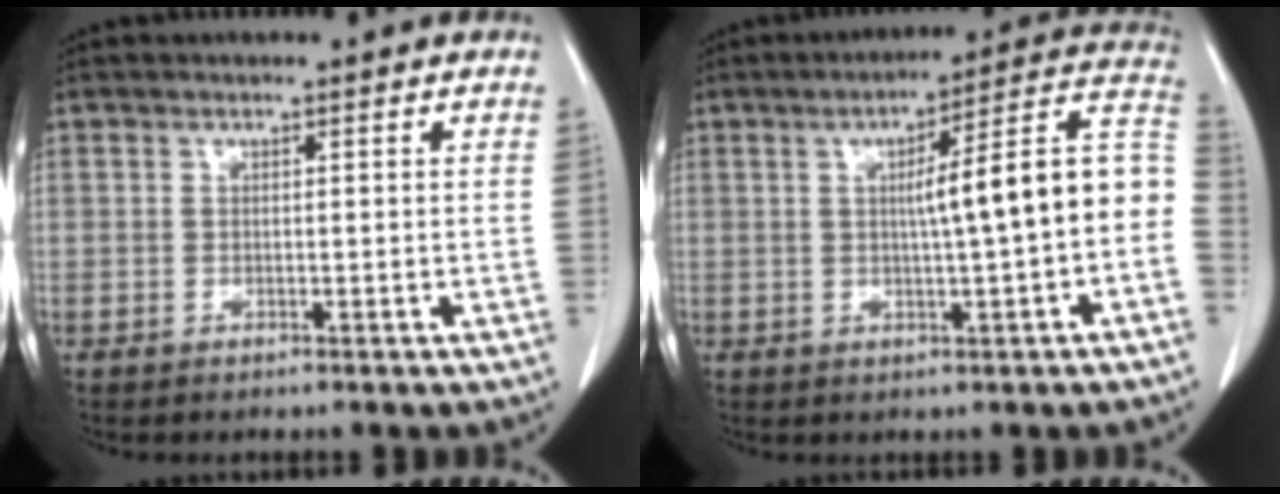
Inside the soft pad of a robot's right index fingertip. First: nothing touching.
{"total": 12.7, "force": [-0.6, 0.6, 12.6], "torque": [-0.167, 0.036, -0.010]}